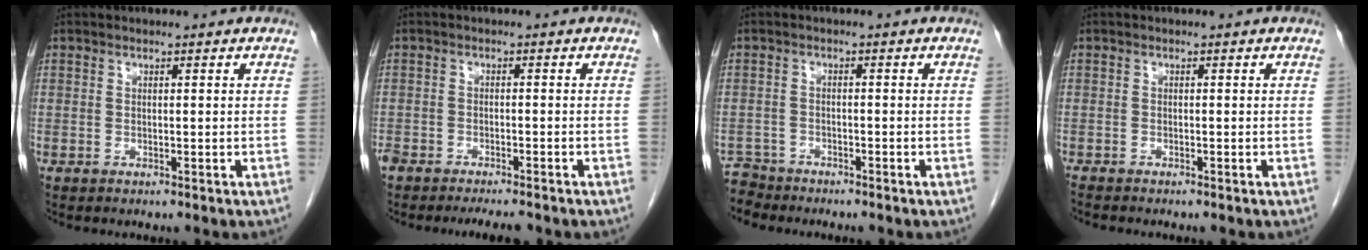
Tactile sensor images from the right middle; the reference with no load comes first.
{"total": 6.3, "force": [-5.5, 1.6, 2.7], "torque": [-0.045, -0.006, -0.087]}
{"total": 3.6, "force": [-3.4, 0.8, -1.0], "torque": [0.019, -0.009, -0.065]}
{"total": 1.8, "force": [-1.7, 0.1, 0.8], "torque": [-0.017, -0.006, -0.025]}